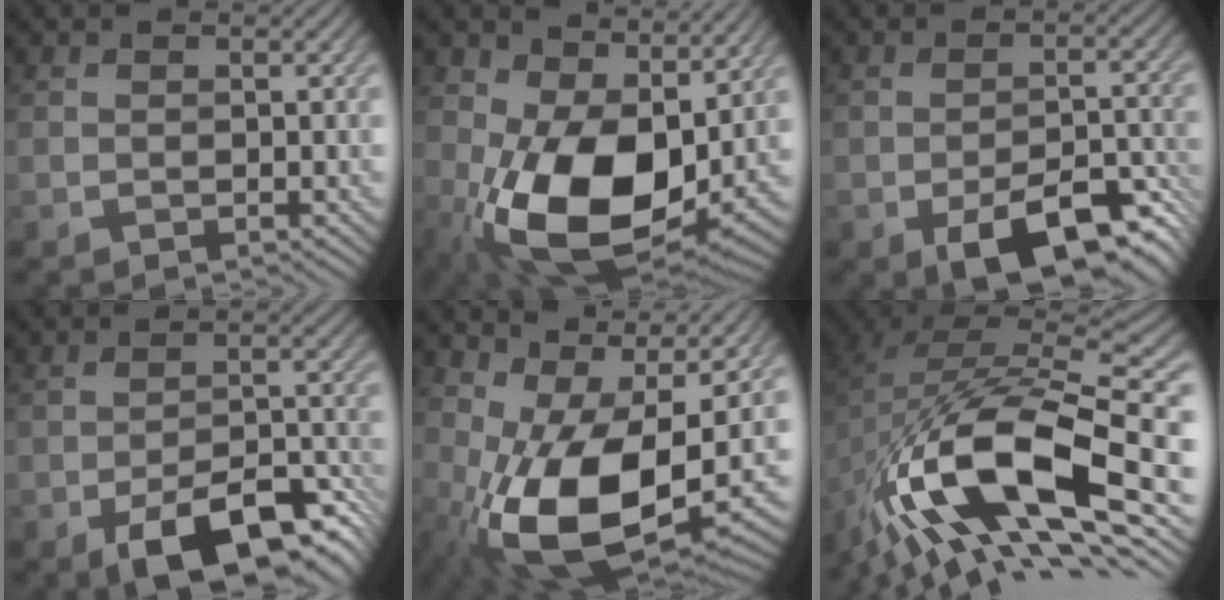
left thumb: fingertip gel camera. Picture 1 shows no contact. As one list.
[{"total": 15.7, "force": [0.3, 9.8, 12.3], "torque": [-0.230, -0.037, 0.009]}, {"total": 9.3, "force": [-5.0, 4.0, 6.8], "torque": [-0.106, -0.014, -0.067]}, {"total": 10.7, "force": [-6.3, 4.2, 7.6], "torque": [-0.115, -0.007, -0.097]}, {"total": 14.6, "force": [-0.1, 8.0, 12.3], "torque": [-0.234, -0.027, 0.002]}, {"total": 17.0, "force": [-6.3, 7.9, 13.6], "torque": [-0.262, -0.012, -0.116]}]